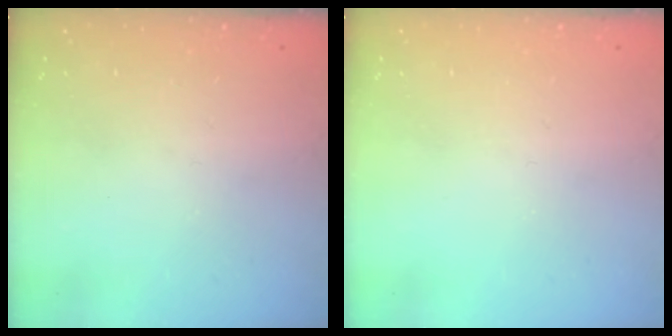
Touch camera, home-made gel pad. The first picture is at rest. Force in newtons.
{"total": 0.0}